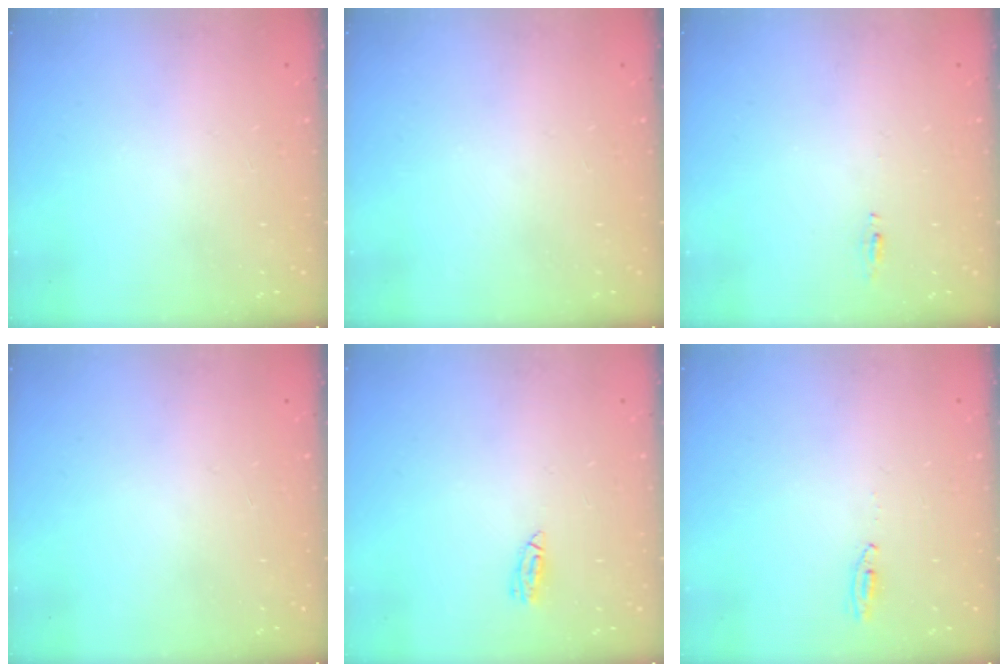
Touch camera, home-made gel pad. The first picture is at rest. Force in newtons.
{"total": 0.0}
{"total": 4.4, "press": 4.1, "slide": 1.5}
{"total": 0.0}
{"total": 4.8, "press": 4.8, "slide": 0.1}
{"total": 2.9, "press": 2.7, "slide": 1.1}